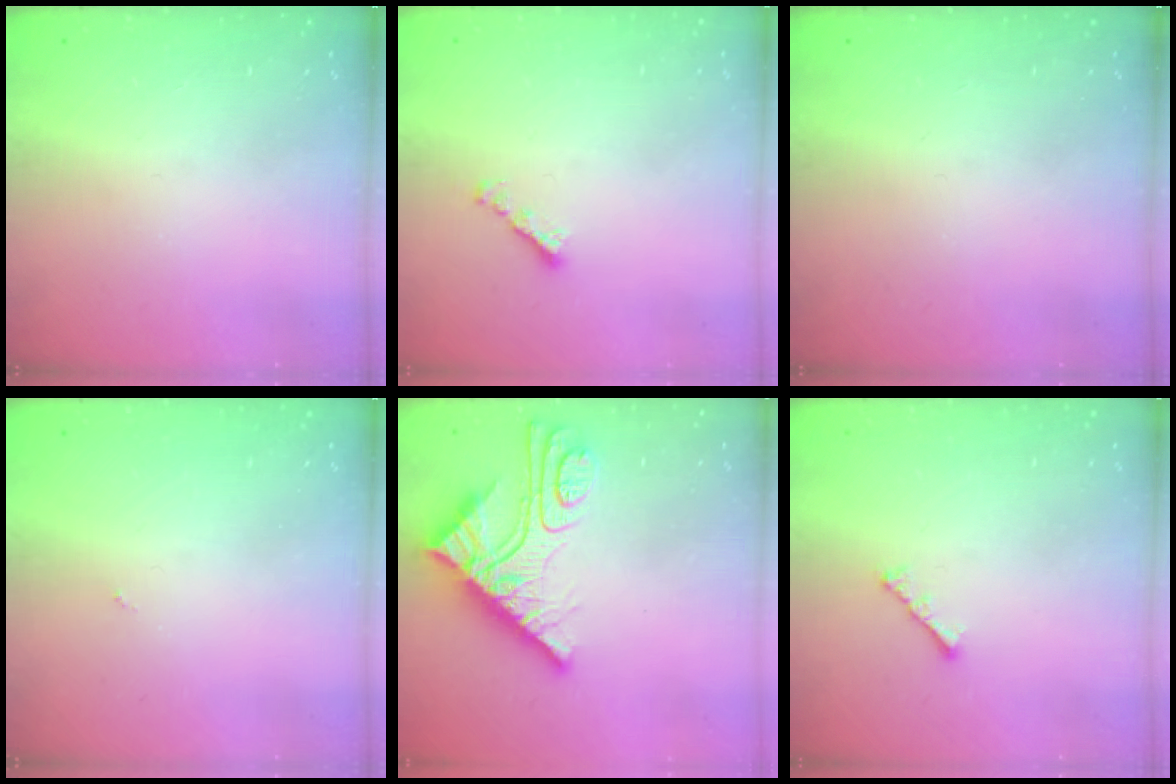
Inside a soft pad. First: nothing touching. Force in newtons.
{"total": 2.2, "press": 2.1, "slide": 0.5}
{"total": 0.0}
{"total": 0.0}
{"total": 13.6, "press": 13.6, "slide": 1.3}
{"total": 2.4, "press": 2.3, "slide": 0.6}